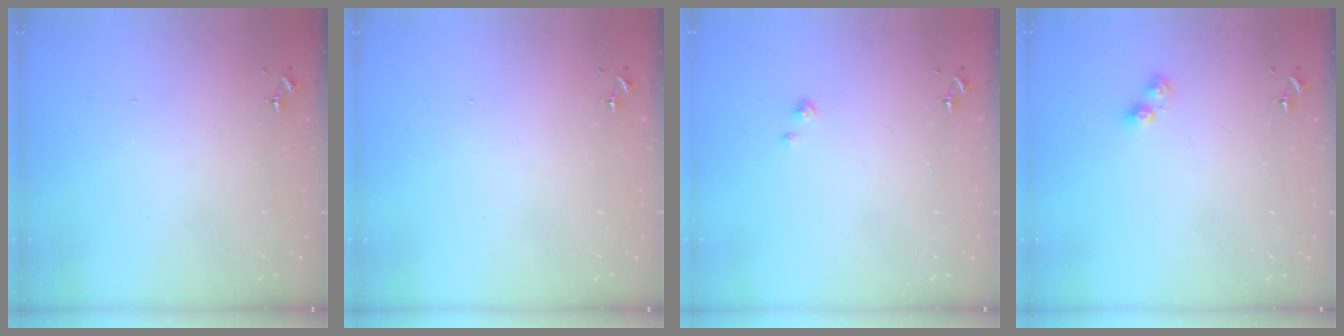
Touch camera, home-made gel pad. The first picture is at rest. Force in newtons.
{"total": 0.0}
{"total": 1.6, "press": 1.6, "slide": 0.2}
{"total": 5.0, "press": 4.9, "slide": 1.1}